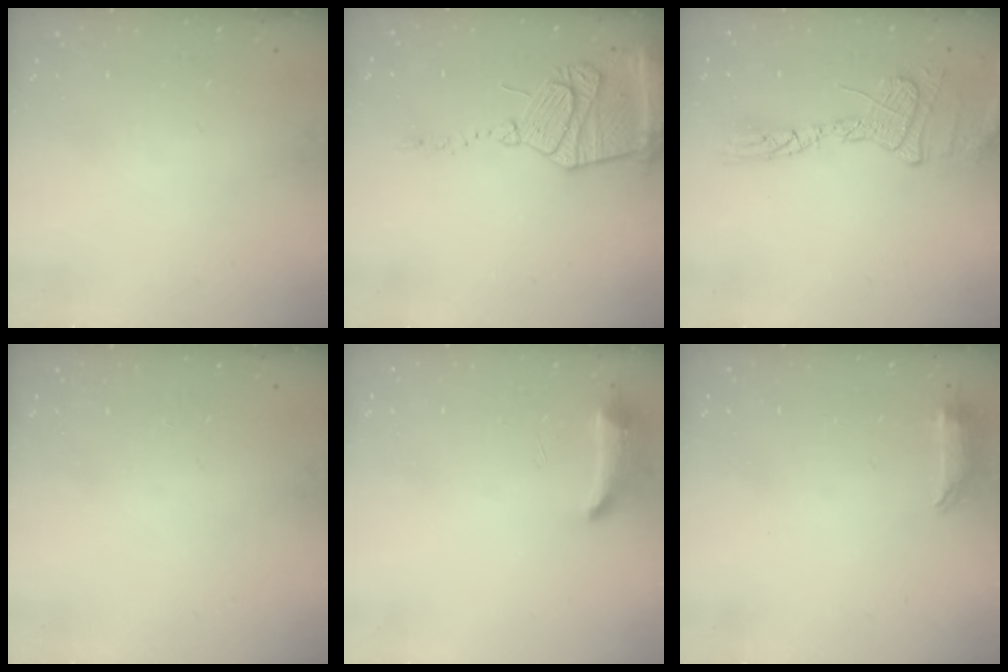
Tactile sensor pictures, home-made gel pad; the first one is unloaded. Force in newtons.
{"total": 17.8, "press": 17.7, "slide": 1.5}
{"total": 15.6, "press": 15.6, "slide": 1.3}
{"total": 0.0}
{"total": 8.3, "press": 8.1, "slide": 1.8}
{"total": 6.6, "press": 6.6, "slide": 0.9}